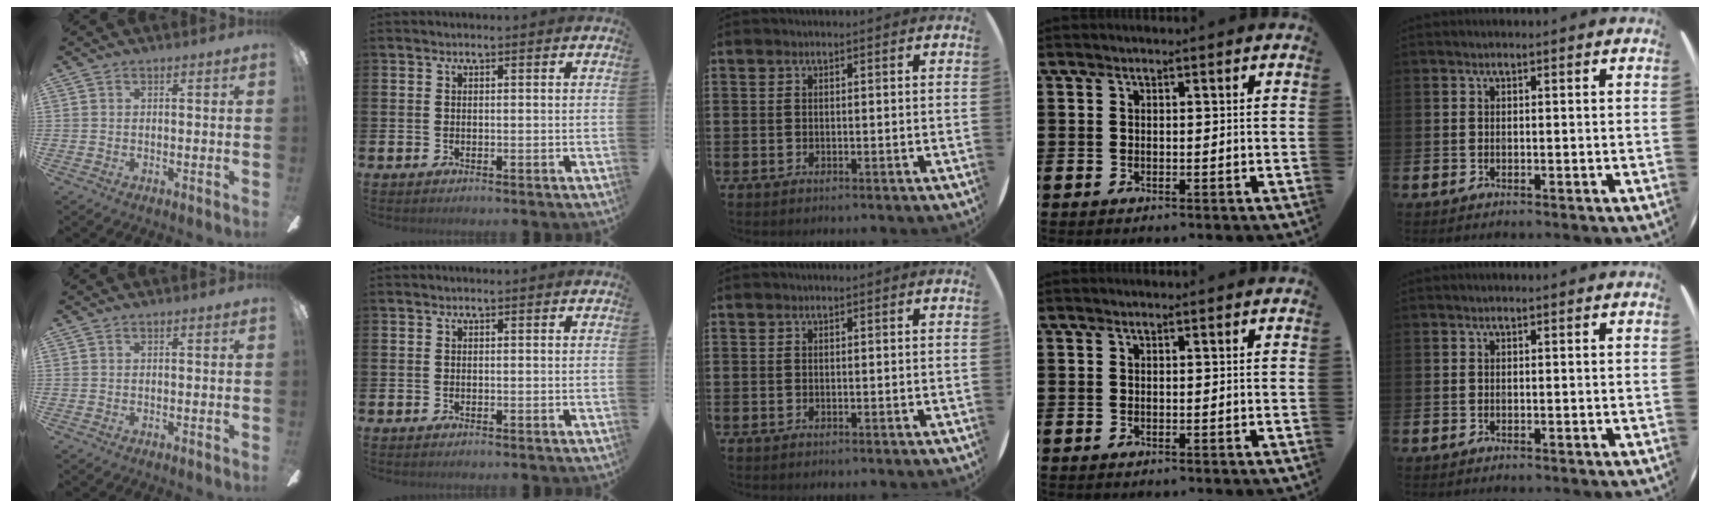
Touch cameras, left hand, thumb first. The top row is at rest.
{"thumb": {"total": 0.6, "force": [-0.1, 0.3, 0.5], "torque": [-0.008, 0.002, -0.002]}}